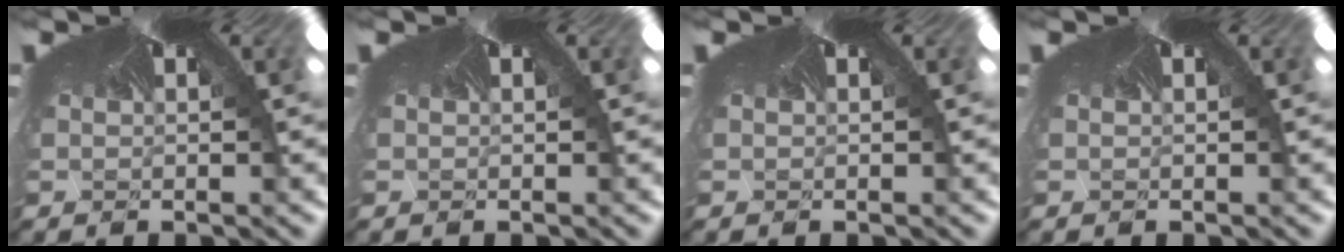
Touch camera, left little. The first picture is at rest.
{"total": 0.0}
{"total": 0.0}
{"total": 0.0}